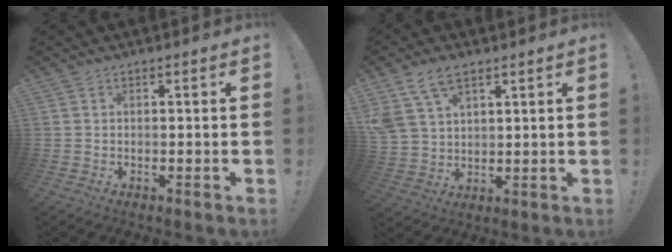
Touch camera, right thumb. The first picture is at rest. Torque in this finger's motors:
{"motor_torque": [0.22, 0.22, 0.34, 0.27, 0.05]}